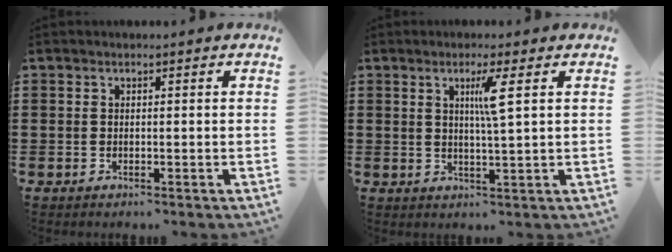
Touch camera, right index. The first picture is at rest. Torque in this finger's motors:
{"motor_torque": [0.55, -0.28, 0.36, 0.06]}